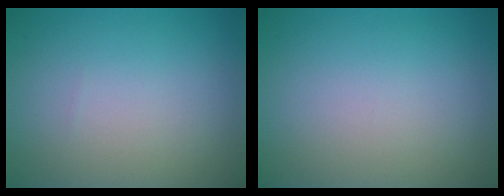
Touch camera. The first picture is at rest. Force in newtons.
{"total": 0.0}